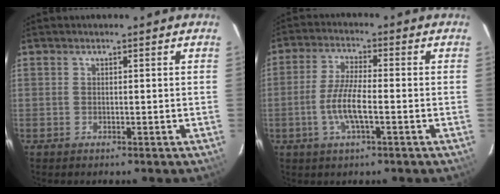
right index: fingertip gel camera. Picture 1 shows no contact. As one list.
[{"total": 7.2, "force": [-2.1, 1.4, 6.7], "torque": [-0.137, -0.002, -0.043]}]